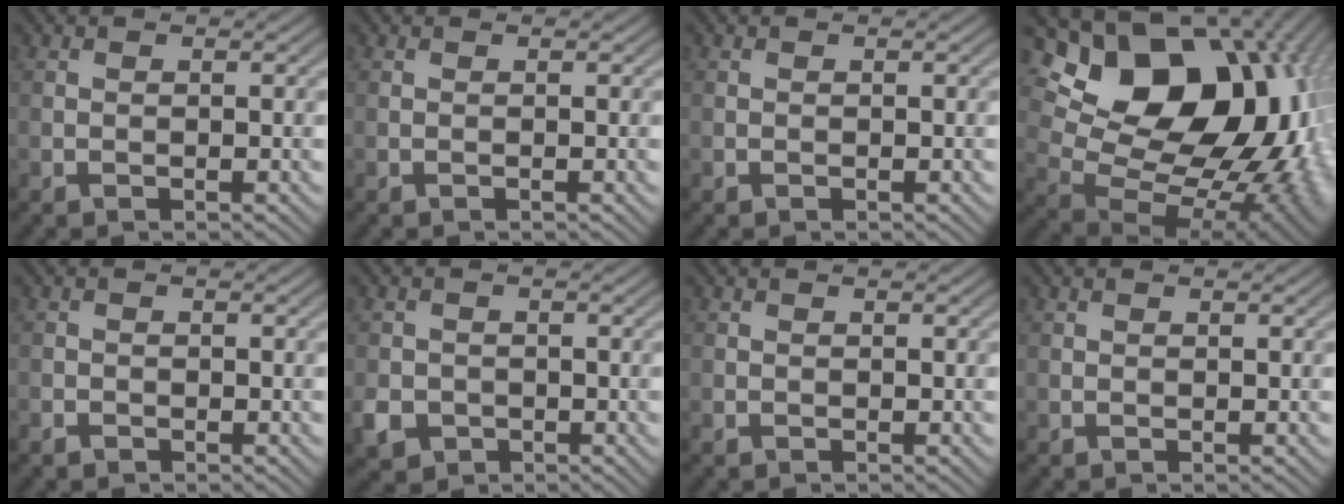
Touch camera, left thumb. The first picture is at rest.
{"total": 0.0}
{"total": 0.0}
{"total": 22.7, "force": [6.1, 15.9, 15.1], "torque": [-0.271, 0.010, 0.144]}
{"total": 1.3, "force": [-0.9, 1.0, 0.3], "torque": [-0.005, -0.002, -0.020]}
{"total": 3.7, "force": [-1.4, 3.1, 1.5], "torque": [-0.036, -0.010, -0.032]}
{"total": 0.5, "force": [-0.2, 0.5, 0.1], "torque": [0.001, -0.005, -0.004]}
{"total": 0.0}